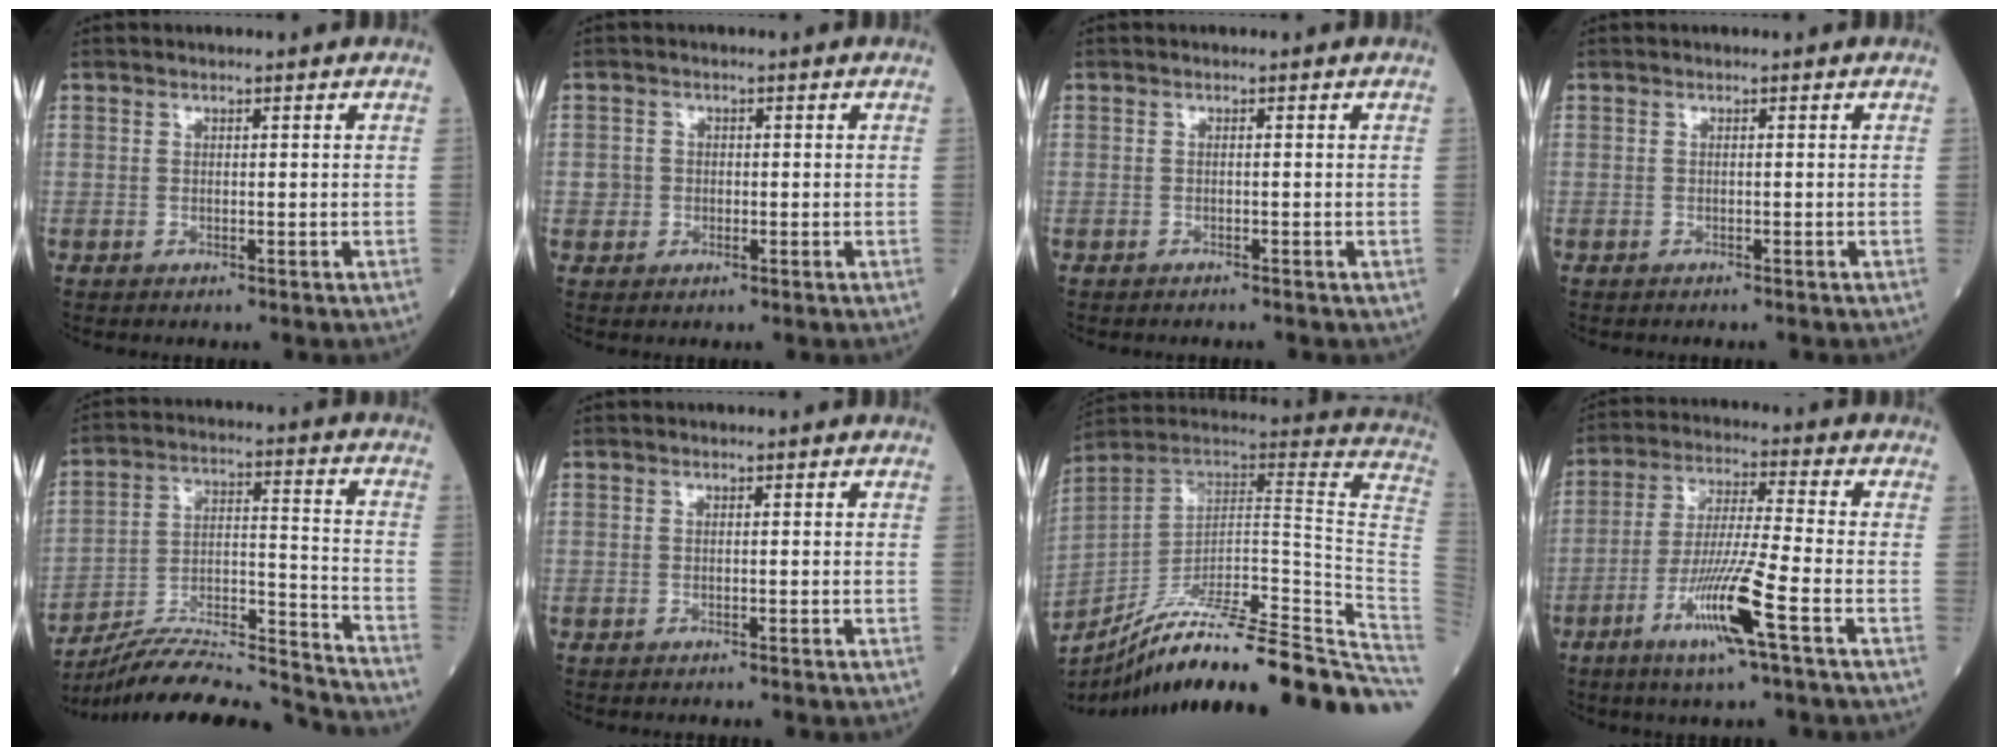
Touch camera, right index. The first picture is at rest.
{"total": 1.9, "force": [-0.2, 1.8, 0.3], "torque": [-0.001, 0.006, -0.004]}
{"total": 1.1, "force": [-1.0, 0.2, 0.4], "torque": [-0.010, -0.003, -0.012]}
{"total": 0.6, "force": [-0.5, 0.0, 0.2], "torque": [-0.003, -0.001, -0.010]}
{"total": 20.3, "force": [-19.5, 0.0, 5.6], "torque": [-0.109, 0.013, -0.314]}
{"total": 0.9, "force": [-0.8, 0.1, 0.3], "torque": [-0.006, -0.001, -0.011]}
{"total": 32.9, "force": [-25.7, 1.1, 20.5], "torque": [-0.169, -0.016, -0.367]}
{"total": 11.2, "force": [-5.3, -0.6, 9.8], "torque": [-0.191, -0.015, -0.102]}